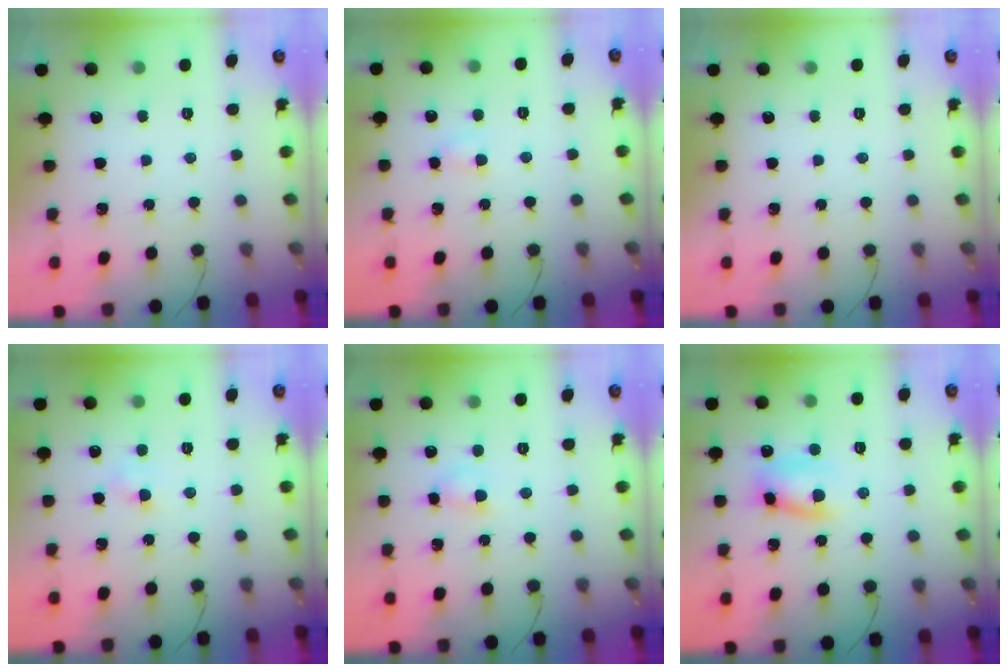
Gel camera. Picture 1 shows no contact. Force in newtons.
{"total": 2.6, "press": 2.5, "slide": 0.8}
{"total": 0.0}
{"total": 2.9, "press": 2.7, "slide": 1.1}
{"total": 3.9, "press": 3.6, "slide": 1.4}
{"total": 8.4, "press": 8.3, "slide": 1.4}